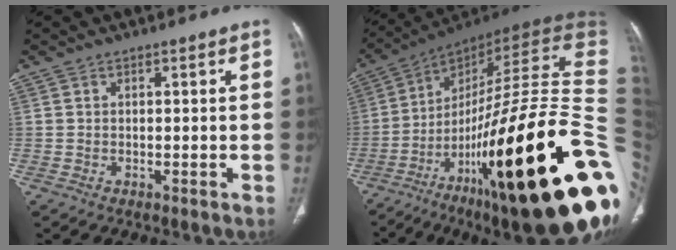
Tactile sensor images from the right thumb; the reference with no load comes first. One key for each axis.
{"total": 48.6, "fx": -12.2, "fy": 12.3, "fz": 45.4, "tx": -0.587, "ty": 0.069, "tz": -0.193}